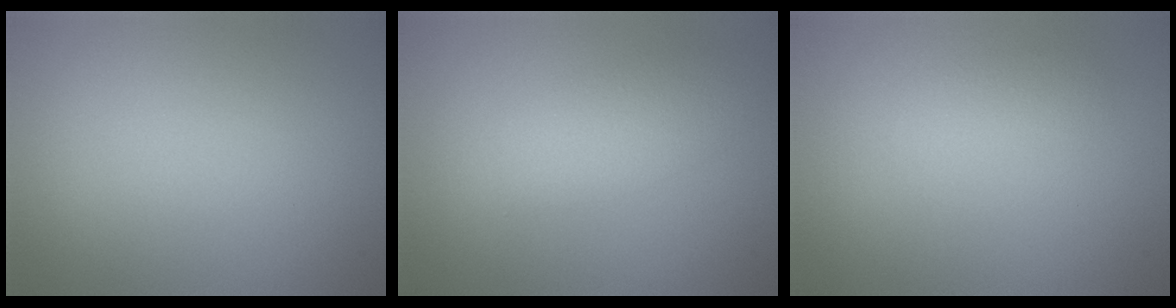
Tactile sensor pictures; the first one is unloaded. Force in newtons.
{"total": 3.0, "press": 3.0, "slide": 0.1}
{"total": 1.5, "press": 1.5, "slide": 0.1}